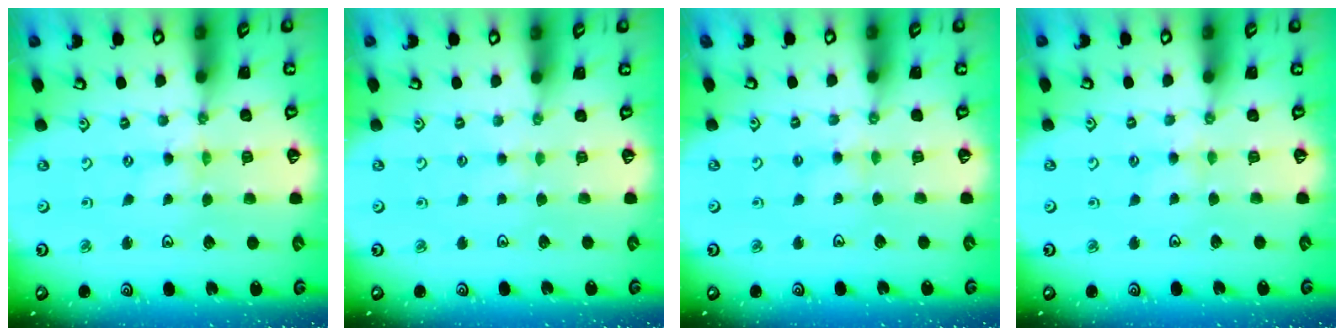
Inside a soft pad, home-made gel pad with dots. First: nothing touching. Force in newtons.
{"total": 2.3, "press": 2.3, "slide": 0.3}
{"total": 2.7, "press": 2.7, "slide": 0.5}
{"total": 2.8, "press": 2.8, "slide": 0.3}